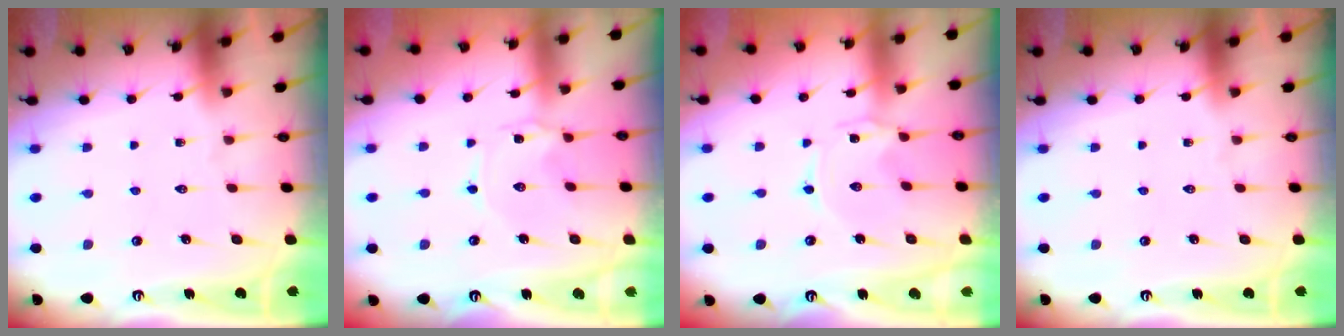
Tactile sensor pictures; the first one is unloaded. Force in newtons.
{"total": 1.5, "press": 1.5, "slide": 0.2}
{"total": 0.0}
{"total": 0.0}